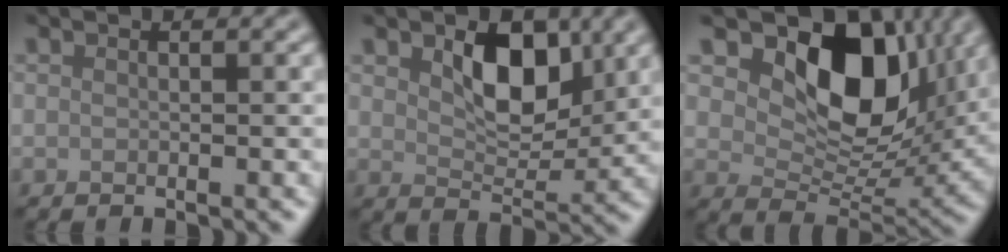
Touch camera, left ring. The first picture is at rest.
{"total": 5.5, "force": [1.9, 3.3, 4.1], "torque": [-0.068, -0.005, 0.028]}
{"total": 11.4, "force": [4.6, 7.0, 7.7], "torque": [-0.117, -0.012, 0.079]}